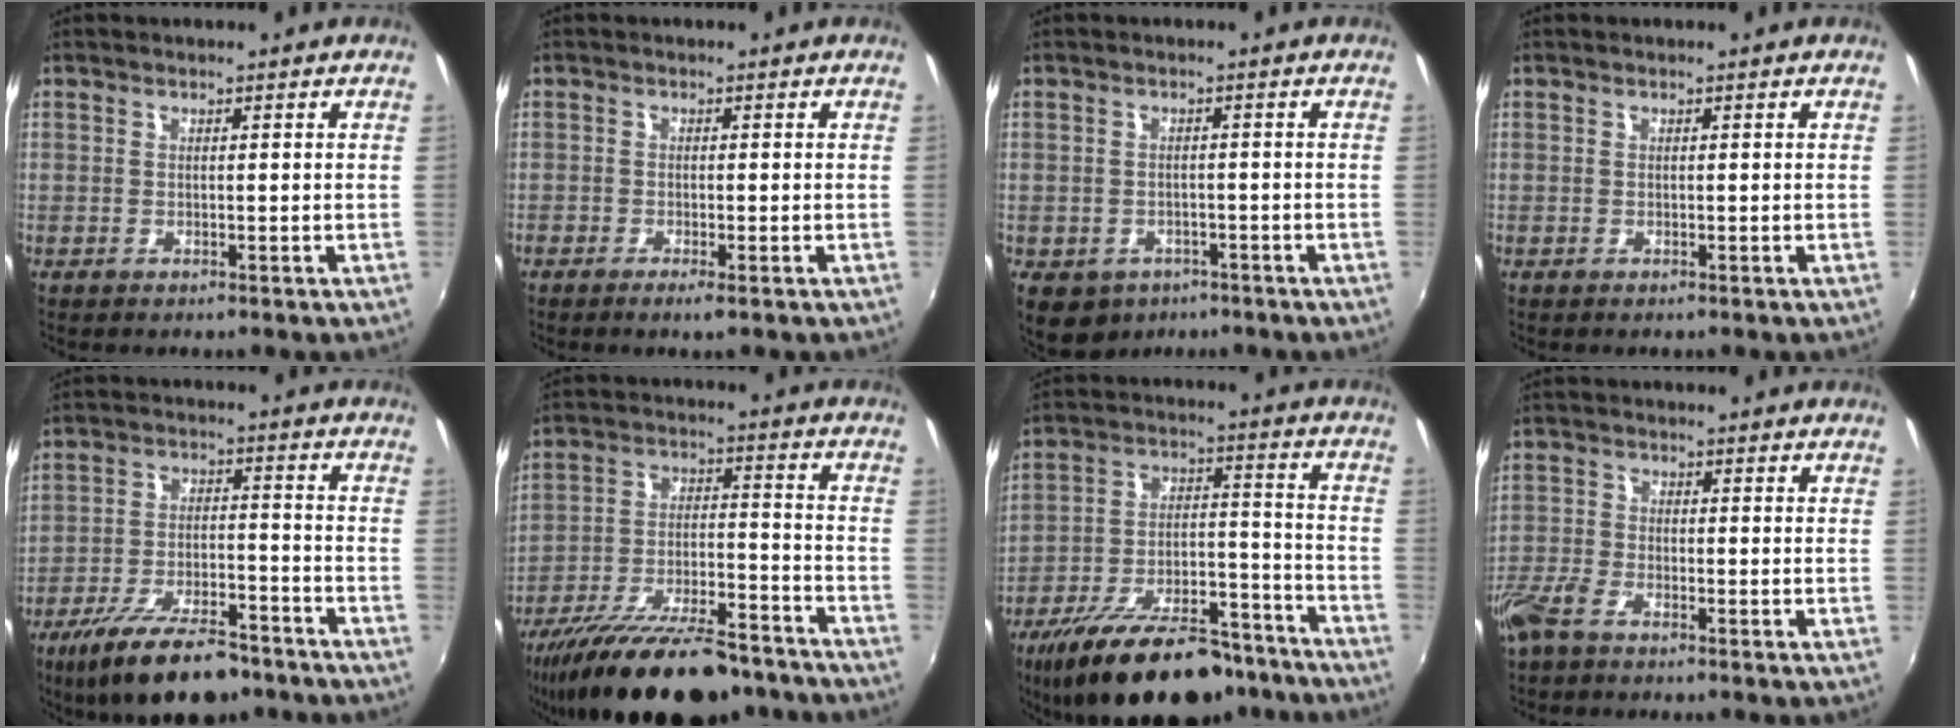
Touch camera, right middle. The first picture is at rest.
{"total": 1.7, "force": [-1.1, 0.1, 1.2], "torque": [-0.031, -0.006, -0.024]}
{"total": 8.1, "force": [-4.5, 5.8, 3.4], "torque": [-0.084, -0.018, -0.054]}
{"total": 0.0}
{"total": 16.4, "force": [-12.2, 5.5, 9.4], "torque": [-0.188, -0.025, -0.196]}
{"total": 23.6, "force": [-18.7, 7.0, 12.5], "torque": [-0.224, -0.032, -0.280]}
{"total": 25.2, "force": [-19.3, 9.5, 13.2], "torque": [-0.237, -0.005, -0.279]}
{"total": 4.8, "force": [-3.7, 1.6, 2.6], "torque": [-0.073, -0.005, -0.081]}